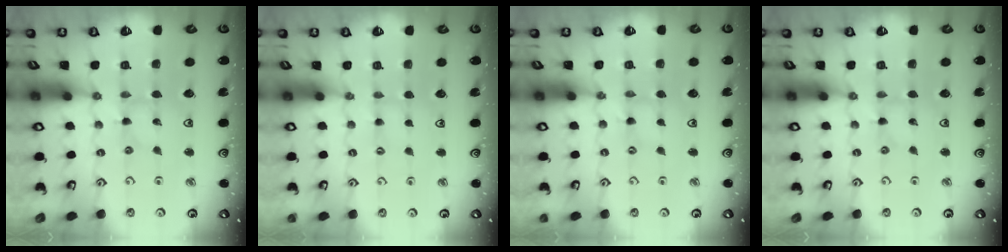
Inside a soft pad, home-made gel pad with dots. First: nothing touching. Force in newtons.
{"total": 1.3, "press": 1.3, "slide": 0.3}
{"total": 1.2, "press": 1.1, "slide": 0.2}
{"total": 0.0}